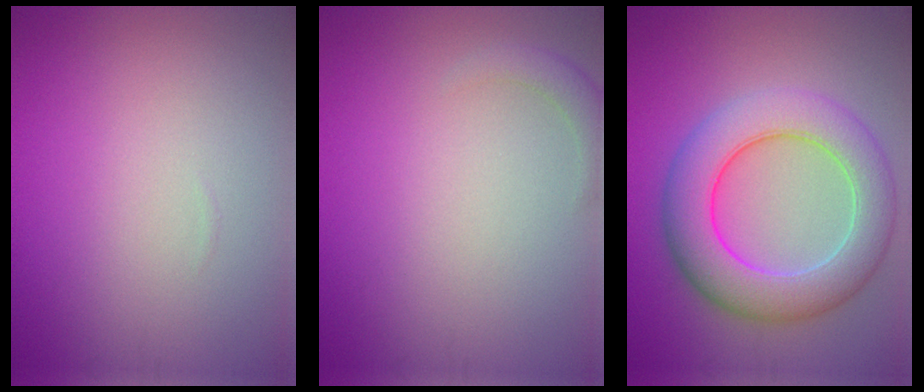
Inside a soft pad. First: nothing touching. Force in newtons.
{"total": 1.6, "press": 1.6, "slide": 0.3}
{"total": 8.5, "press": 8.5, "slide": 0.1}